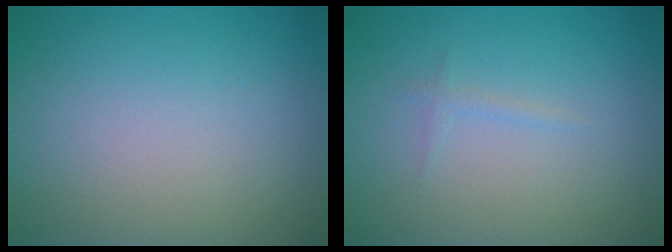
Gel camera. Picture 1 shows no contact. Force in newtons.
{"total": 0.7, "press": 0.7, "slide": 0.1}